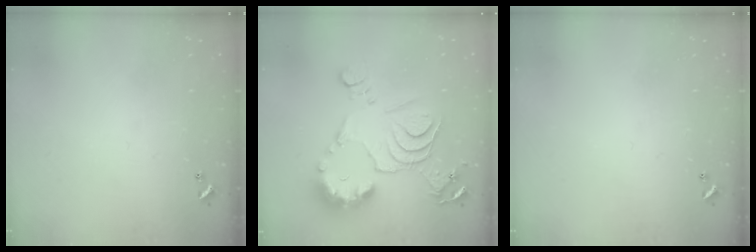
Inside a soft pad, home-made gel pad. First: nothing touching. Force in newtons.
{"total": 15.2, "press": 15.1, "slide": 1.6}
{"total": 0.0}